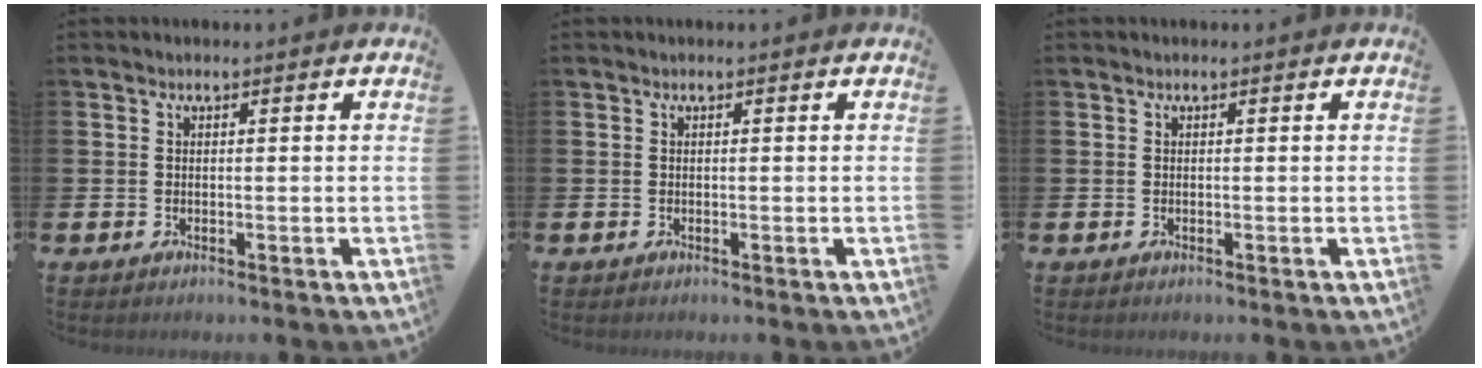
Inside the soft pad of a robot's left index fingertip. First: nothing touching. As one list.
[{"total": 0.0}, {"total": 0.0}]